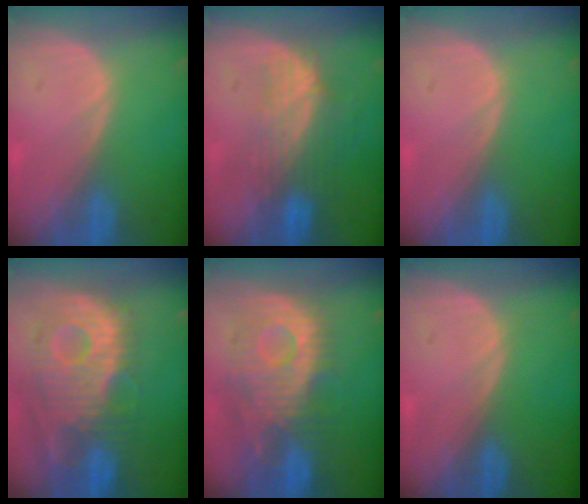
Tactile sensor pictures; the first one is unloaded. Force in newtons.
{"total": 7.6, "press": 6.9, "slide": 3.1}
{"total": 0.0}
{"total": 12.7, "press": 11.1, "slide": 6.2}
{"total": 11.2, "press": 10.3, "slide": 4.5}
{"total": 0.0}